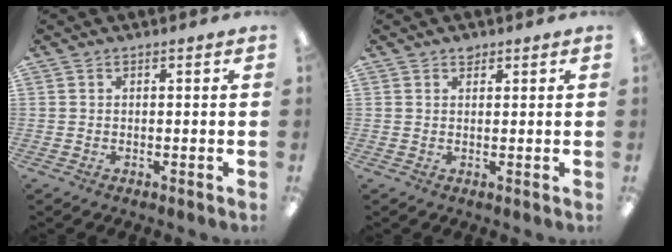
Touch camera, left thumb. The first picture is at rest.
{"total": 1.4, "force": [1.2, 0.7, 0.4], "torque": [-0.001, -0.004, 0.020]}